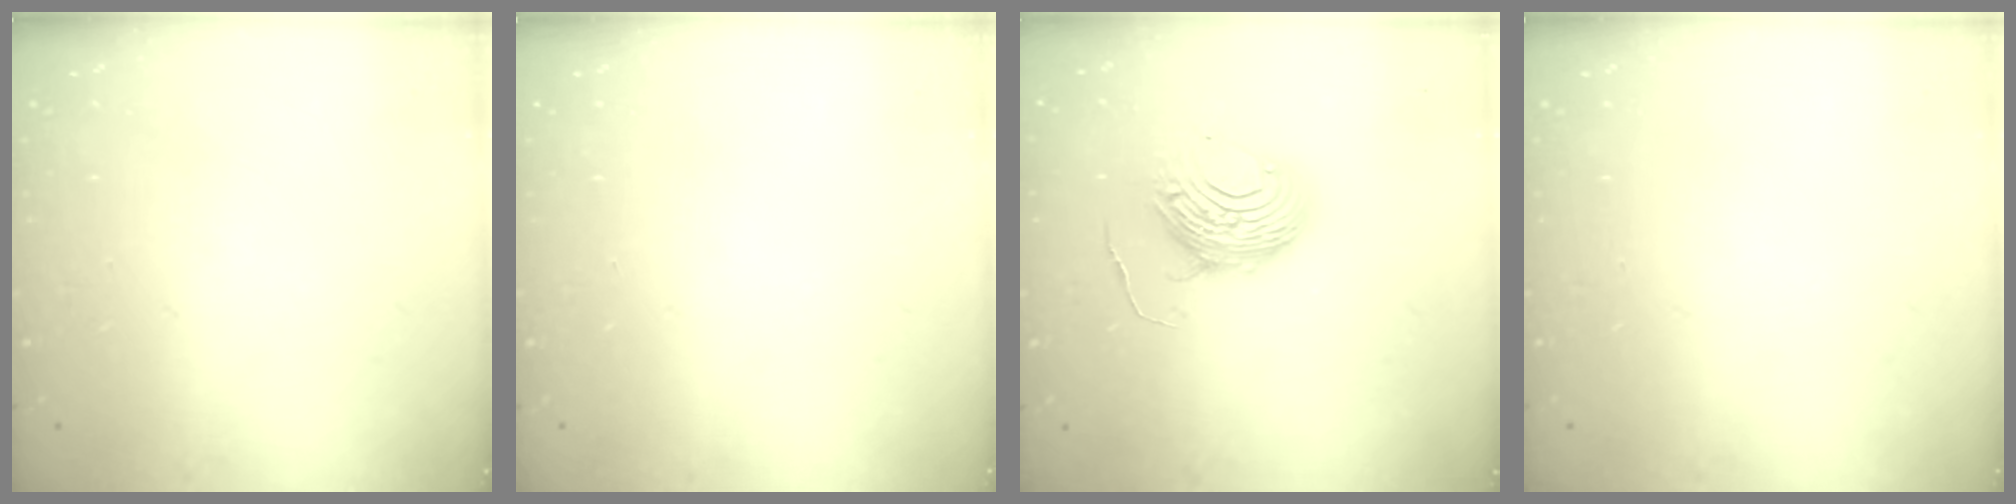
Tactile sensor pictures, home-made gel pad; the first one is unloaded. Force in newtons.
{"total": 0.0}
{"total": 11.0, "press": 11.0, "slide": 1.0}
{"total": 0.0}